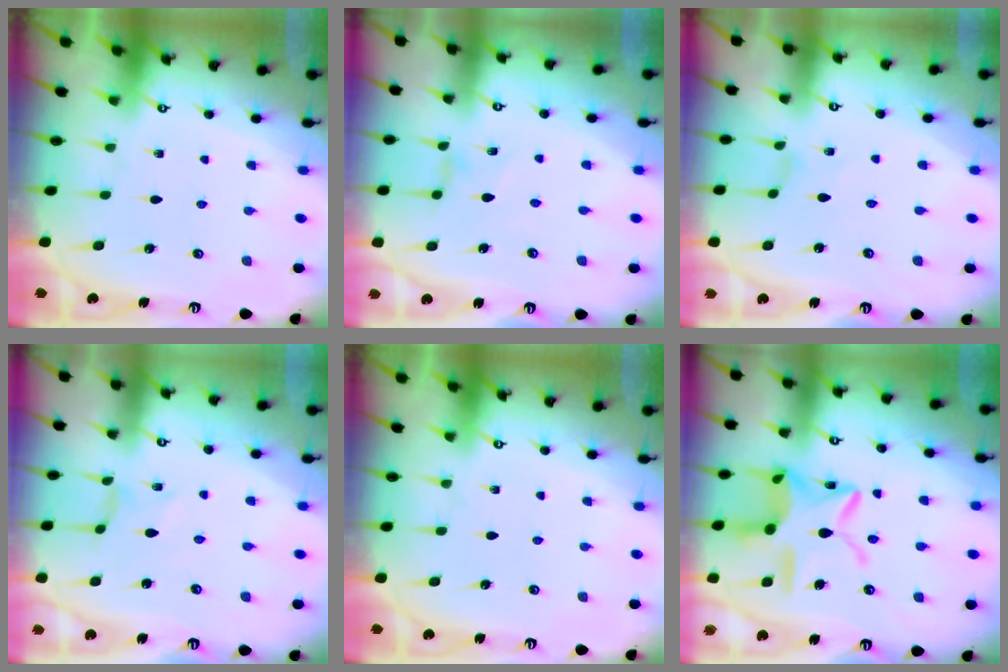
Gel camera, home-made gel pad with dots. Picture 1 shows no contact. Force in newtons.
{"total": 0.6, "press": 0.6, "slide": 0.2}
{"total": 0.0}
{"total": 0.0}
{"total": 0.0}
{"total": 16.4, "press": 16.4, "slide": 1.1}